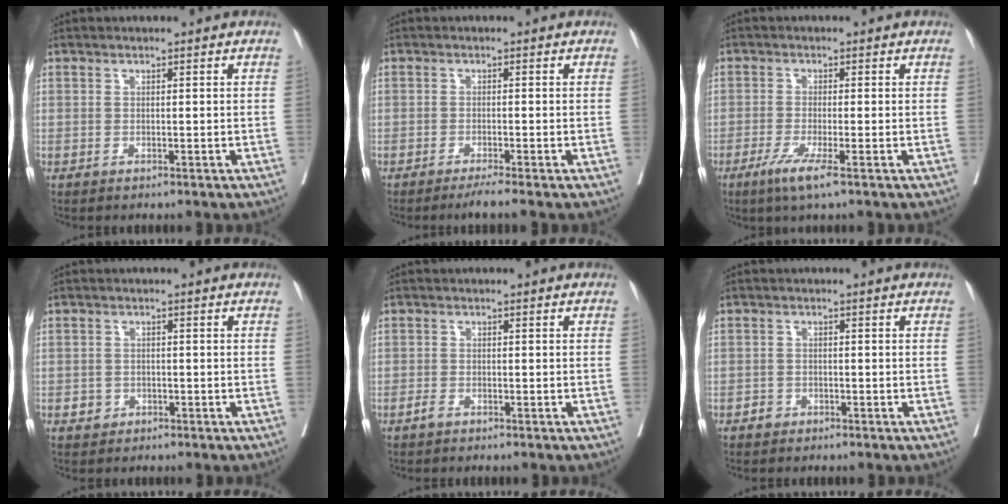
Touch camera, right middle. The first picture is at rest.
{"total": 2.4, "force": [-1.9, -0.8, 1.2], "torque": [-0.025, -0.005, -0.035]}
{"total": 4.3, "force": [-2.4, 0.0, 3.6], "torque": [-0.070, -0.014, -0.046]}
{"total": 1.8, "force": [-0.8, 1.5, 0.4], "torque": [-0.002, 0.007, -0.010]}
{"total": 1.1, "force": [-0.8, 0.5, 0.6], "torque": [-0.013, 0.001, -0.015]}
{"total": 1.3, "force": [-0.8, 0.9, 0.2], "torque": [-0.002, 0.004, -0.015]}